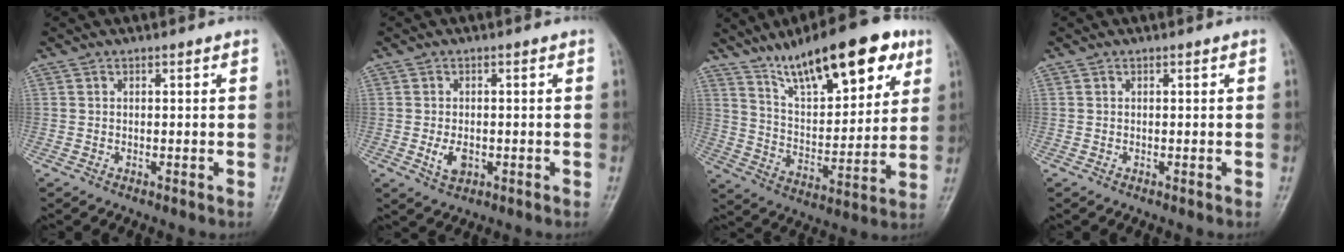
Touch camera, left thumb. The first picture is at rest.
{"total": 3.5, "force": [-0.8, 2.2, 2.6], "torque": [-0.045, -0.003, -0.010]}
{"total": 21.1, "force": [13.0, 7.6, 14.8], "torque": [-0.191, -0.044, 0.218]}
{"total": 0.0}